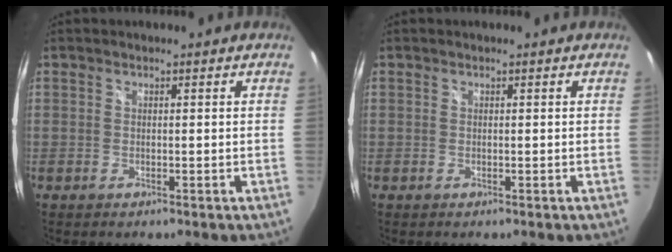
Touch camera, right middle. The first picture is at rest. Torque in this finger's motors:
{"motor_torque": [-0.03, -0.03, -0.01, 0.00]}